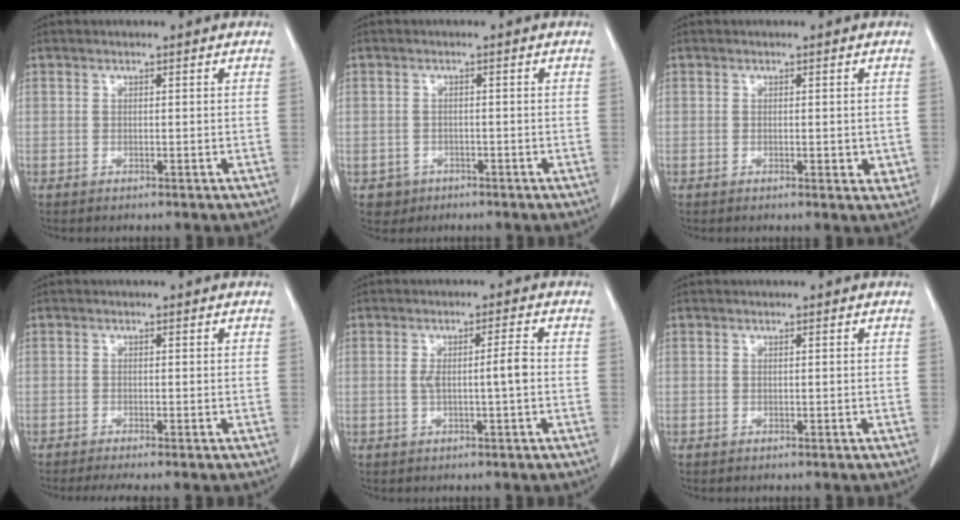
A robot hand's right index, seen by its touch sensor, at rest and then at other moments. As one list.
[{"total": 2.7, "force": [-1.2, 2.4, -0.1], "torque": [0.004, 0.012, -0.015]}, {"total": 2.6, "force": [-0.3, 1.0, 2.3], "torque": [-0.025, -0.004, -0.002]}, {"total": 3.5, "force": [-2.9, -0.2, 1.9], "torque": [-0.024, -0.006, -0.046]}, {"total": 3.8, "force": [-0.3, 0.0, 3.8], "torque": [-0.071, 0.007, -0.001]}, {"total": 0.0}]